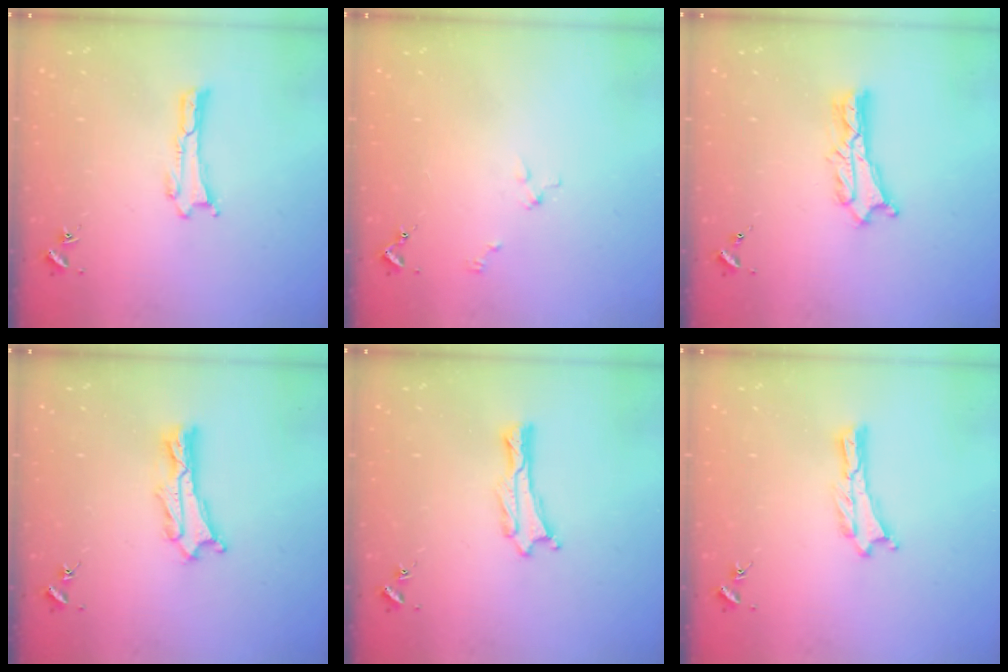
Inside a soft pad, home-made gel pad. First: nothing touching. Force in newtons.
{"total": 2.0, "press": 2.0, "slide": 0.2}
{"total": 2.7, "press": 2.6, "slide": 0.3}
{"total": 2.4, "press": 2.4, "slide": 0.3}
{"total": 0.0}
{"total": 0.0}